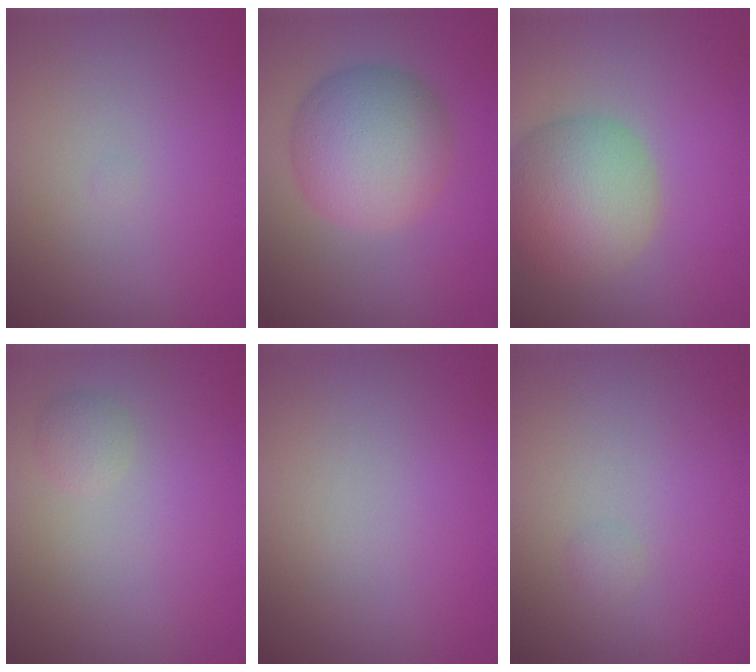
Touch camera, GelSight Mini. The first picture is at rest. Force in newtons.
{"total": 7.2, "press": 7.2, "slide": 0.2}
{"total": 7.8, "press": 7.8, "slide": 0.5}
{"total": 1.1, "press": 1.1, "slide": 0.0}
{"total": 0.0}
{"total": 0.5, "press": 0.5, "slide": 0.0}